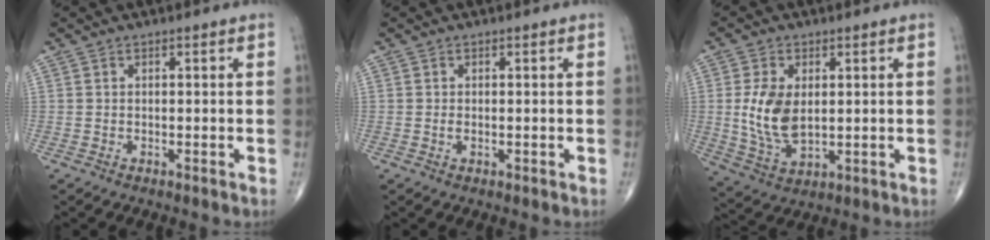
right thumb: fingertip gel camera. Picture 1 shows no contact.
{"total": 0.7, "force": [-0.1, 0.3, 0.6], "torque": [-0.012, -0.001, -0.001]}
{"total": 9.9, "force": [1.0, 5.8, 7.9], "torque": [-0.153, -0.012, 0.032]}